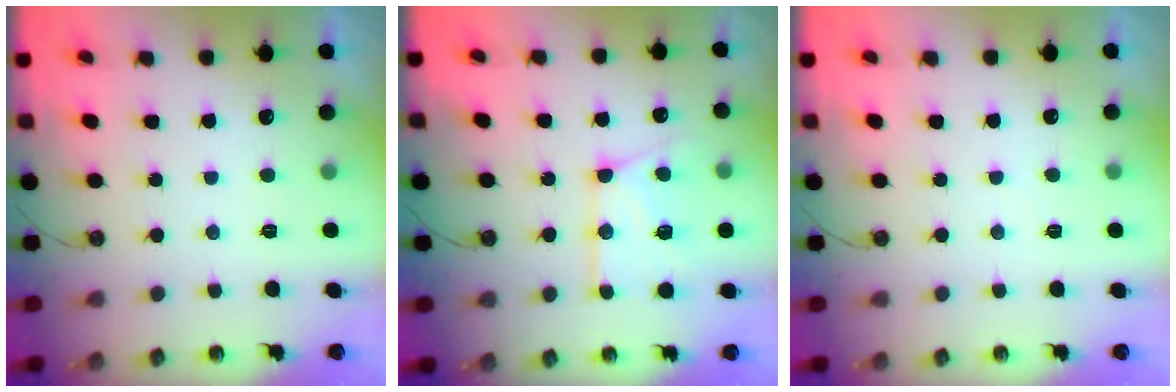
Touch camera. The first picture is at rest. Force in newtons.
{"total": 16.9, "press": 16.8, "slide": 1.6}
{"total": 1.8, "press": 1.8, "slide": 0.4}